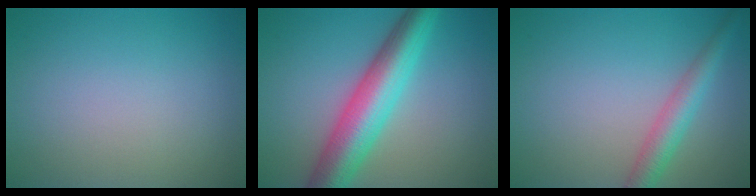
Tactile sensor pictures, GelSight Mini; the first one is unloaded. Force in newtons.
{"total": 7.9, "press": 7.9, "slide": 0.1}
{"total": 3.3, "press": 3.3, "slide": 0.1}